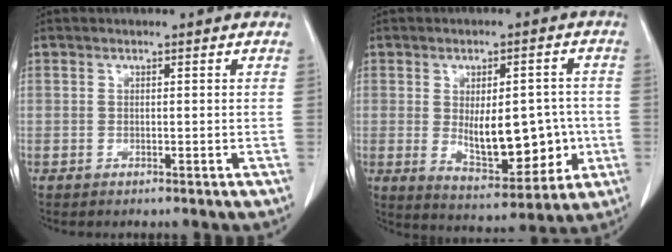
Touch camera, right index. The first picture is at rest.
{"total": 12.4, "force": [-1.1, 5.5, 11.1], "torque": [-0.167, 0.002, 0.001]}